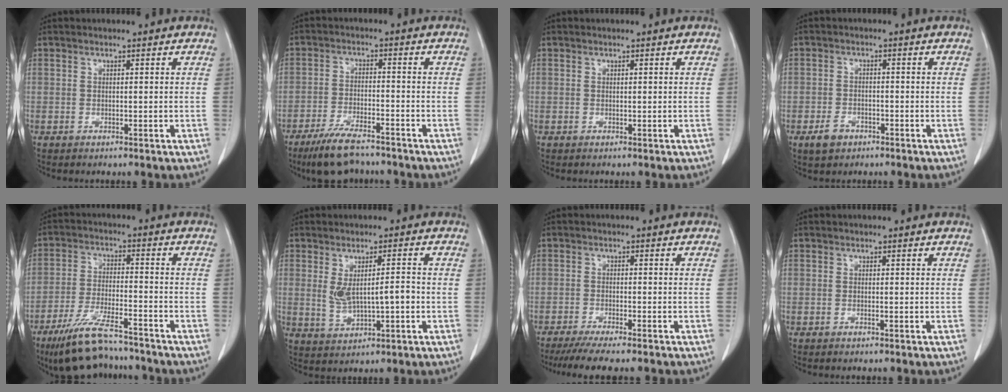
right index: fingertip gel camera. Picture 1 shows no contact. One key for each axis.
{"total": 8.9, "fx": -7.3, "fy": 2.2, "fz": 4.7, "tx": -0.088, "ty": -0.019, "tz": -0.125}
{"total": 0.0}
{"total": 3.4, "fx": -2.0, "fy": 2.3, "fz": 1.4, "tx": -0.027, "ty": 0.004, "tz": -0.028}
{"total": 12.8, "fx": -10.8, "fy": 2.3, "fz": 6.5, "tx": -0.124, "ty": -0.016, "tz": -0.180}
{"total": 5.9, "fx": 0.0, "fy": 1.9, "fz": 5.6, "tx": -0.101, "ty": 0.008, "tz": 0.015}
{"total": 9.2, "fx": -7.8, "fy": 0.4, "fz": 4.7, "tx": -0.056, "ty": -0.019, "tz": -0.120}
{"total": 0.0}